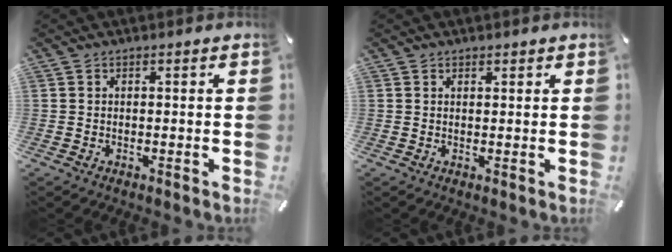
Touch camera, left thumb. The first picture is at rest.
{"total": 0.8, "force": [0.6, 0.5, 0.2], "torque": [-0.003, 0.001, 0.012]}